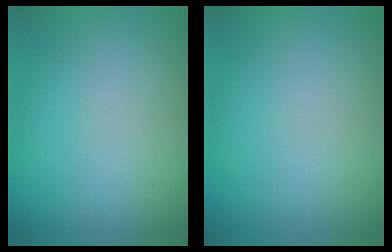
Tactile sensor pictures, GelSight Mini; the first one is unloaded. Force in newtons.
{"total": 0.0}